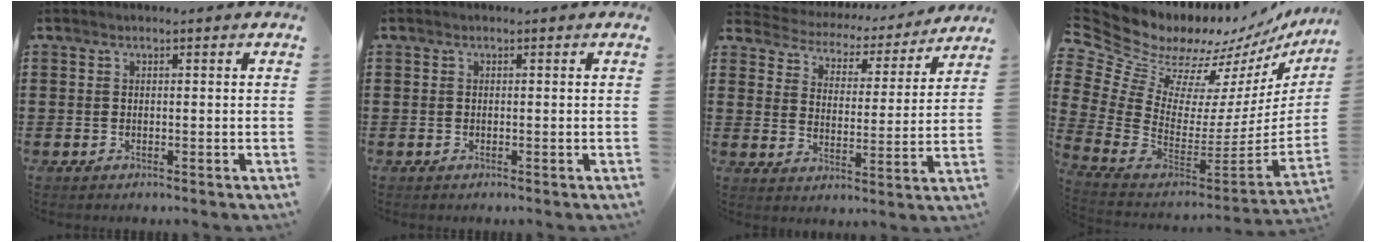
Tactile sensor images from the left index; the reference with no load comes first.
{"total": 0.0}
{"total": 3.4, "force": [3.3, 0.8, -0.2], "torque": [-0.023, -0.031, 0.047]}
{"total": 8.4, "force": [7.3, 3.9, 1.3], "torque": [-0.092, -0.087, 0.125]}